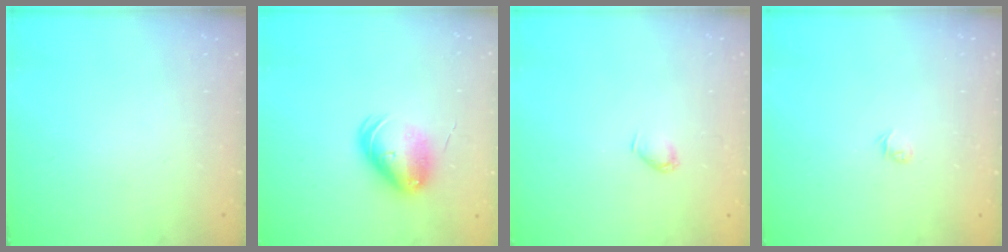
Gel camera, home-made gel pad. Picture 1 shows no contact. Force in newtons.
{"total": 9.7, "press": 9.6, "slide": 1.5}
{"total": 3.2, "press": 3.2, "slide": 0.5}
{"total": 2.6, "press": 2.5, "slide": 0.6}